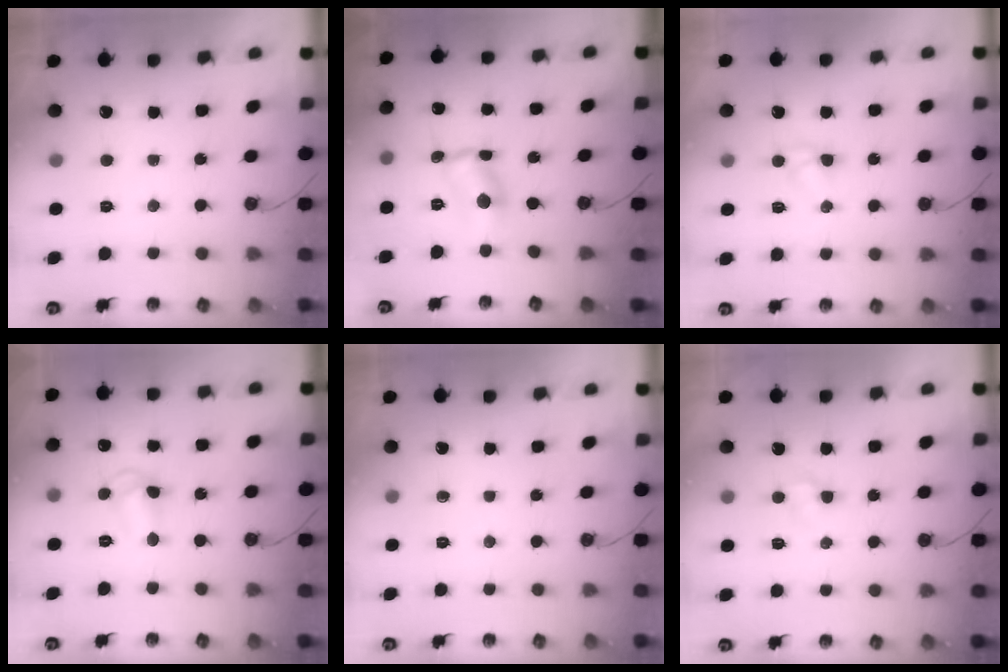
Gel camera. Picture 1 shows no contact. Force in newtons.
{"total": 2.4, "press": 2.4, "slide": 0.1}
{"total": 2.8, "press": 2.8, "slide": 0.2}
{"total": 6.3, "press": 6.2, "slide": 0.6}
{"total": 0.0}
{"total": 2.4, "press": 2.4, "slide": 0.3}